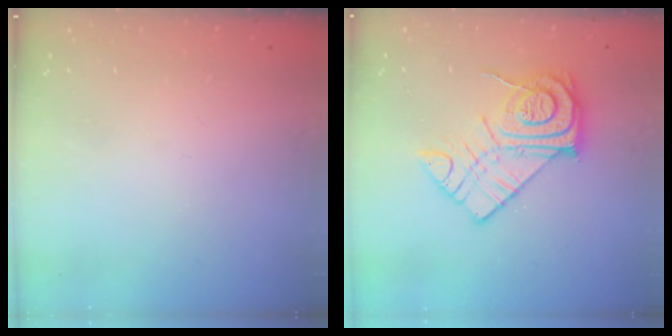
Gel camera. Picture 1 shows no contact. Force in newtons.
{"total": 14.9, "press": 14.8, "slide": 1.2}